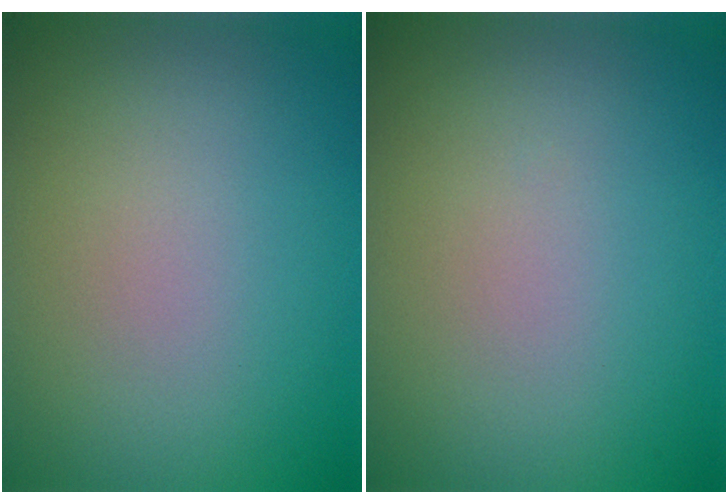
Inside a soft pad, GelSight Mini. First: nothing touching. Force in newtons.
{"total": 0.0}